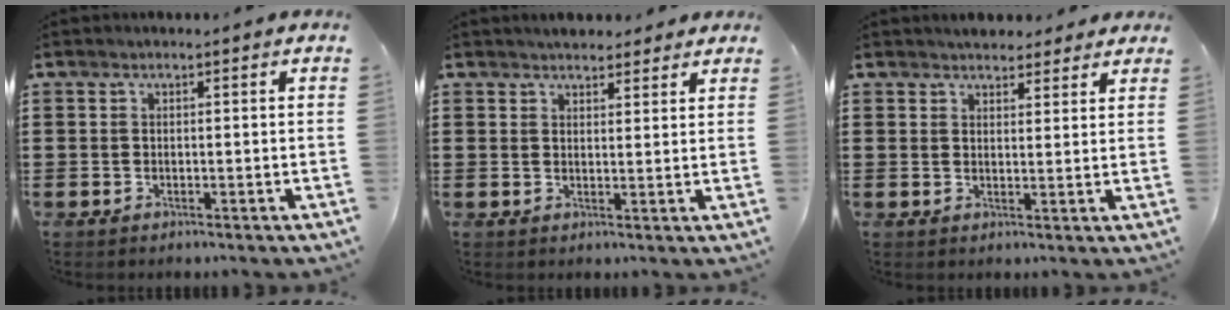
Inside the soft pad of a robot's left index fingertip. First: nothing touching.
{"total": 2.8, "force": [2.6, 0.8, 0.4], "torque": [-0.014, -0.001, 0.049]}
{"total": 3.0, "force": [2.8, 1.0, 0.3], "torque": [-0.006, -0.005, 0.051]}